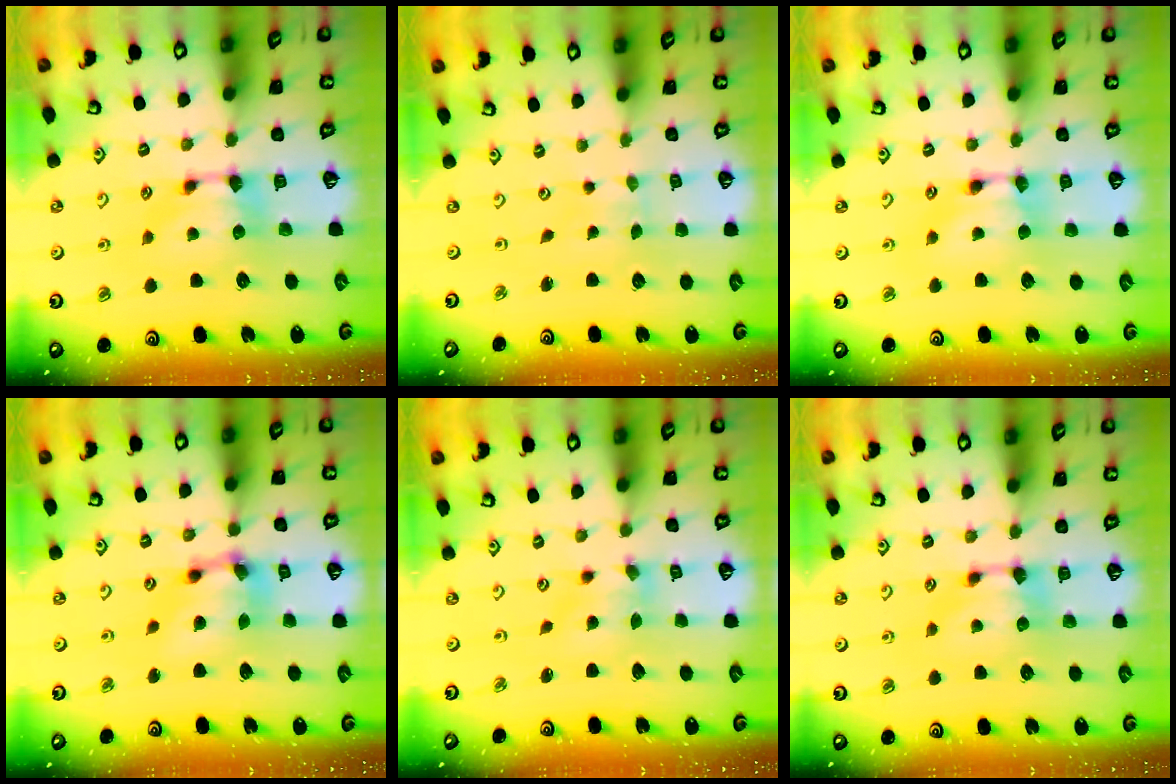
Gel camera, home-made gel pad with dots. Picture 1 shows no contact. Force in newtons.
{"total": 5.0, "press": 5.0, "slide": 0.2}
{"total": 1.6, "press": 1.6, "slide": 0.1}
{"total": 6.2, "press": 5.8, "slide": 2.1}
{"total": 1.2, "press": 0.0, "slide": 1.2}
{"total": 0.0}